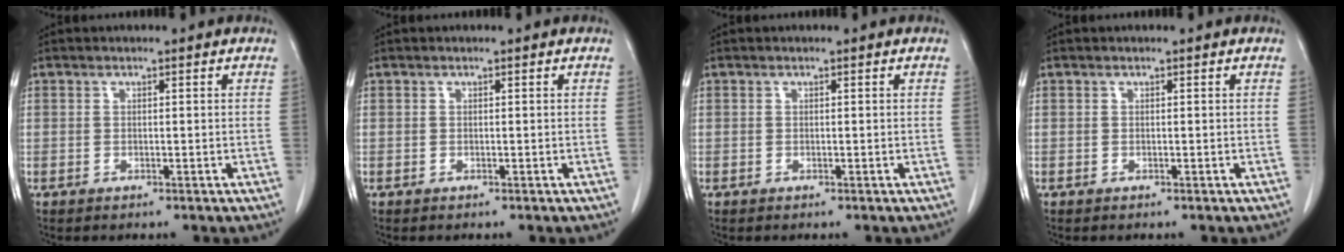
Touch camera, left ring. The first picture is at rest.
{"total": 0.0}
{"total": 0.0}
{"total": 0.0}